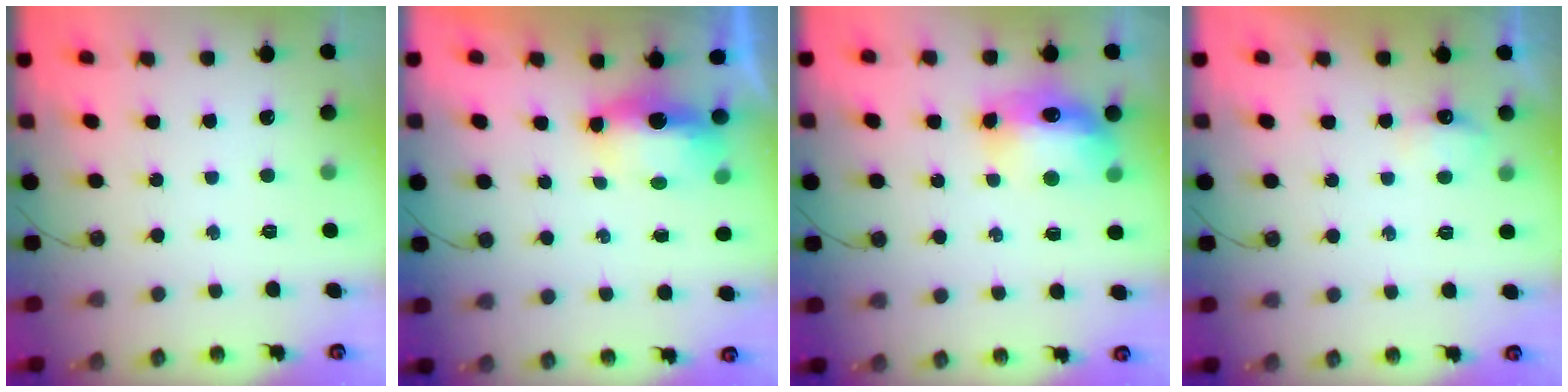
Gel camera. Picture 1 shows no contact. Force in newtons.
{"total": 13.9, "press": 8.4, "slide": 11.0}
{"total": 12.7, "press": 12.6, "slide": 1.2}
{"total": 5.4, "press": 5.3, "slide": 1.0}